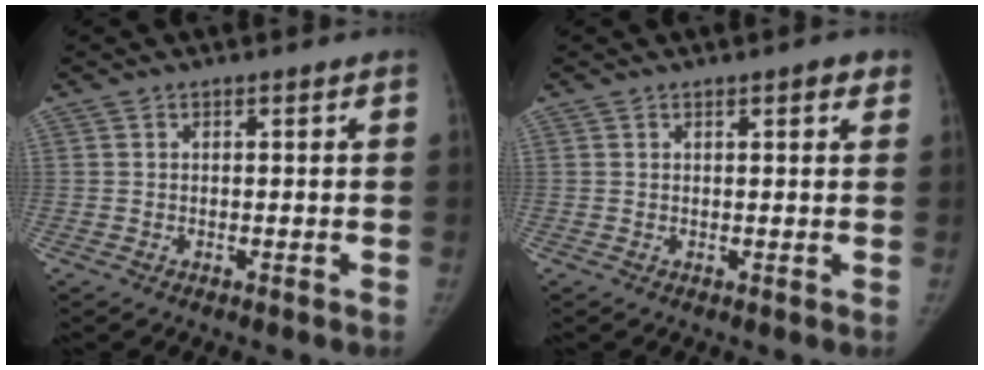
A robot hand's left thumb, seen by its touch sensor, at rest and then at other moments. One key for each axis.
{"total": 2.2, "fx": 1.3, "fy": 0.6, "fz": 1.7, "tx": -0.013, "ty": -0.002, "tz": 0.013}